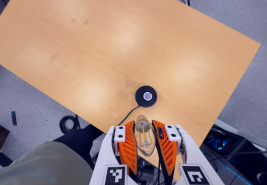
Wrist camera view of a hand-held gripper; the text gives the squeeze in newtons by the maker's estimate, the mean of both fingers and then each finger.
{"total": 25.3, "left": 28.2, "right": 22.4}